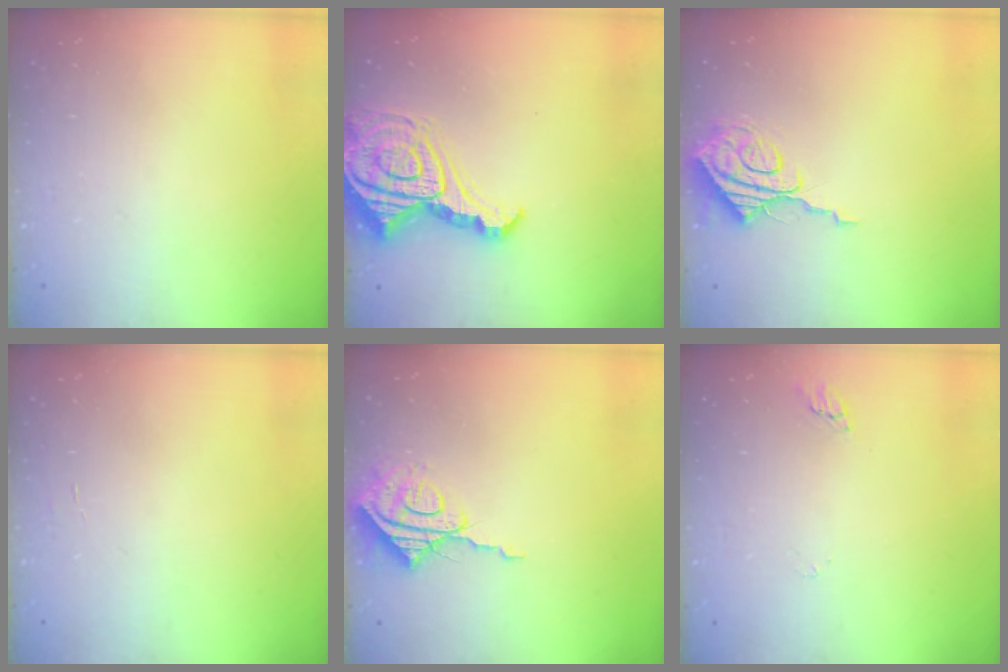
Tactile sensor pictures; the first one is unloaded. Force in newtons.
{"total": 17.9, "press": 17.8, "slide": 1.9}
{"total": 9.7, "press": 9.6, "slide": 0.8}
{"total": 1.3, "press": 1.3, "slide": 0.1}
{"total": 8.6, "press": 8.6, "slide": 0.7}
{"total": 2.5, "press": 2.5, "slide": 0.2}